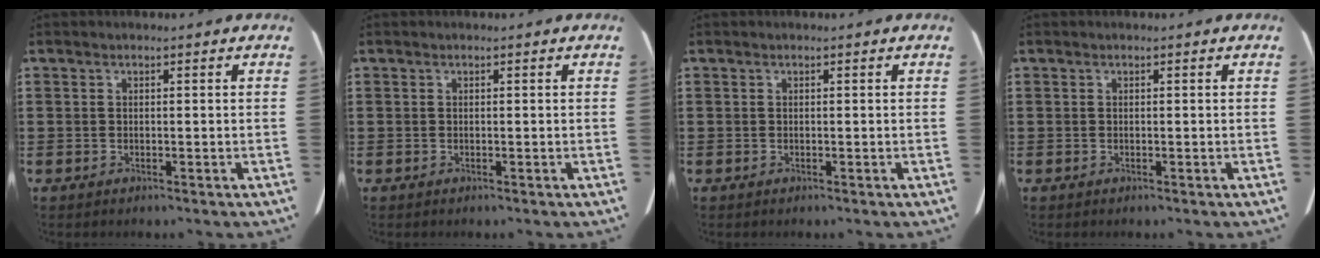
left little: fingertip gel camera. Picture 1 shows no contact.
{"total": 0.0}
{"total": 0.0}
{"total": 0.0}